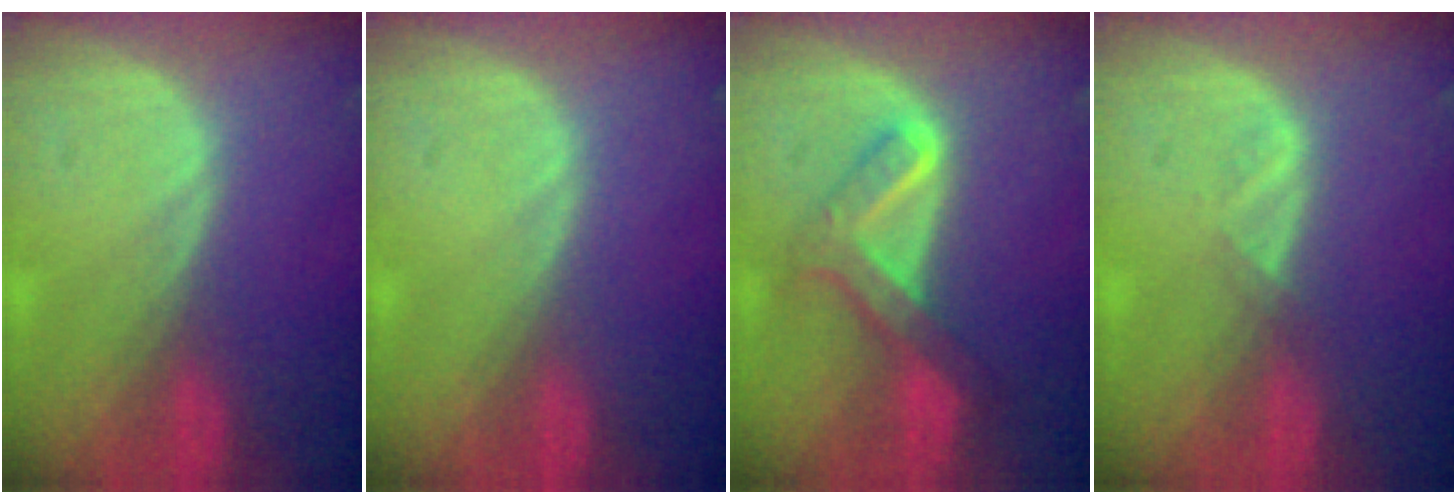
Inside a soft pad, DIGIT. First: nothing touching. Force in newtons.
{"total": 0.0}
{"total": 6.4, "press": 6.0, "slide": 2.1}
{"total": 1.3, "press": 1.2, "slide": 0.7}